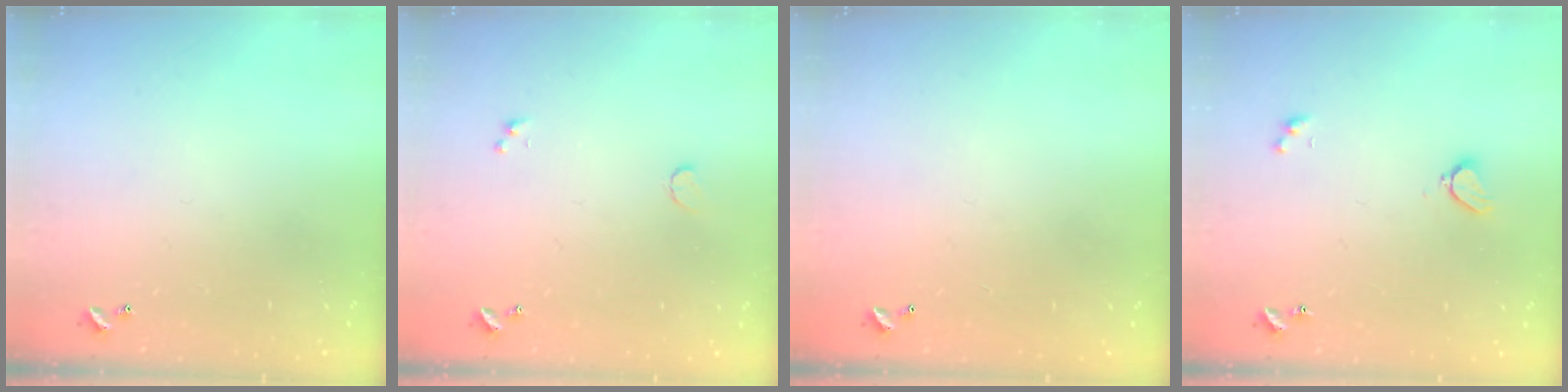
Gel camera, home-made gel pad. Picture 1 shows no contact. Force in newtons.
{"total": 0.5, "press": 0.4, "slide": 0.3}
{"total": 3.0, "press": 3.0, "slide": 0.1}
{"total": 2.1, "press": 2.0, "slide": 0.5}